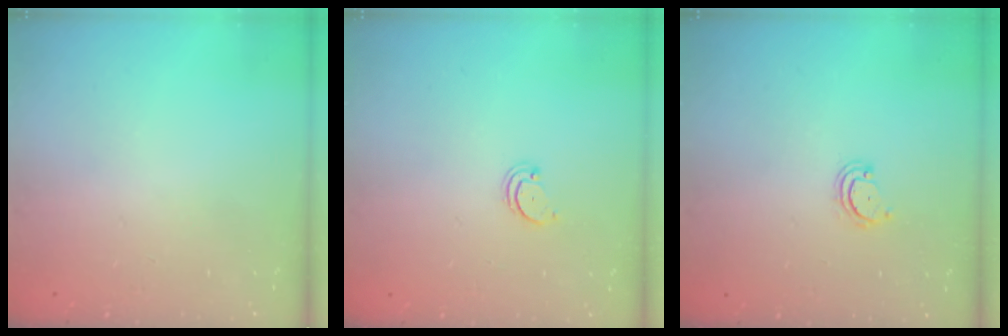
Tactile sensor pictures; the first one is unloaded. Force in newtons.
{"total": 2.0, "press": 2.0, "slide": 0.2}
{"total": 3.2, "press": 3.2, "slide": 0.3}